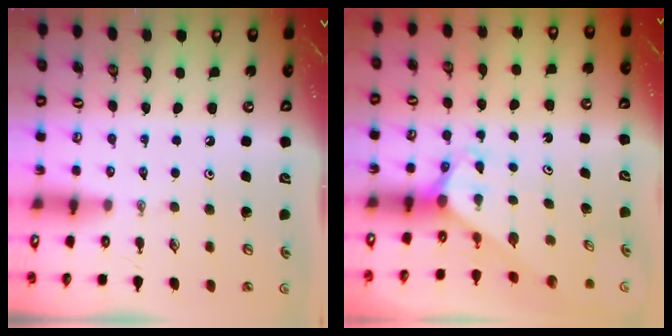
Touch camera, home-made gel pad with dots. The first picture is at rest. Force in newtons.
{"total": 2.7, "press": 2.7, "slide": 0.1}